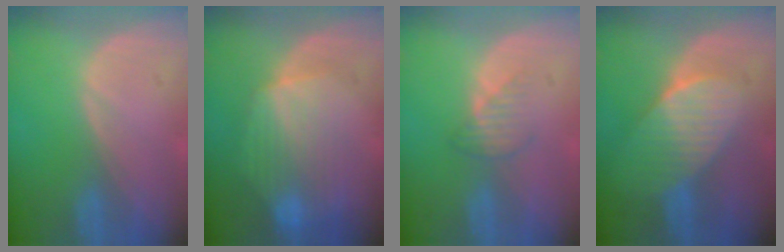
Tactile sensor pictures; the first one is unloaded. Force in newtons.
{"total": 8.9, "press": 8.0, "slide": 3.9}
{"total": 2.5, "press": 2.5, "slide": 0.2}
{"total": 7.7, "press": 6.9, "slide": 3.5}